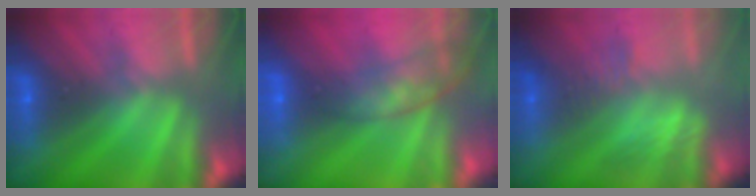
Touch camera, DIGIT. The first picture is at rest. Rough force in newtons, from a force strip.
{"total": 5.5}
{"total": 2.8}